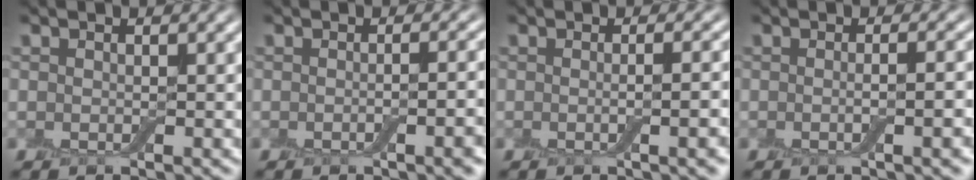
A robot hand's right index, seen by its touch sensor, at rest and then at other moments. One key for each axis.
{"total": 4.6, "fx": -1.0, "fy": 1.7, "fz": 4.1, "tx": -0.027, "ty": 0.007, "tz": -0.013}
{"total": 4.7, "fx": -0.5, "fy": 1.8, "fz": 4.3, "tx": -0.024, "ty": 0.011, "tz": -0.012}
{"total": 4.2, "fx": -0.5, "fy": 1.5, "fz": 3.9, "tx": -0.025, "ty": 0.009, "tz": -0.013}